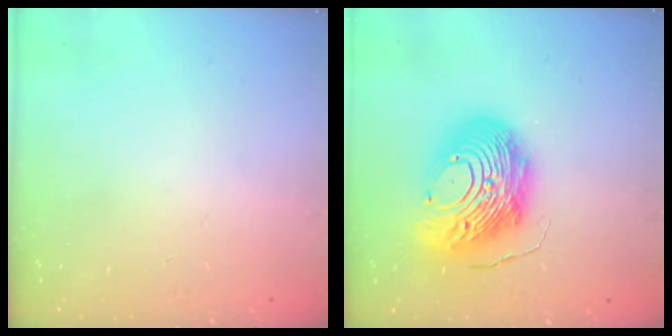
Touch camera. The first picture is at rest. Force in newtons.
{"total": 19.8, "press": 19.7, "slide": 1.9}